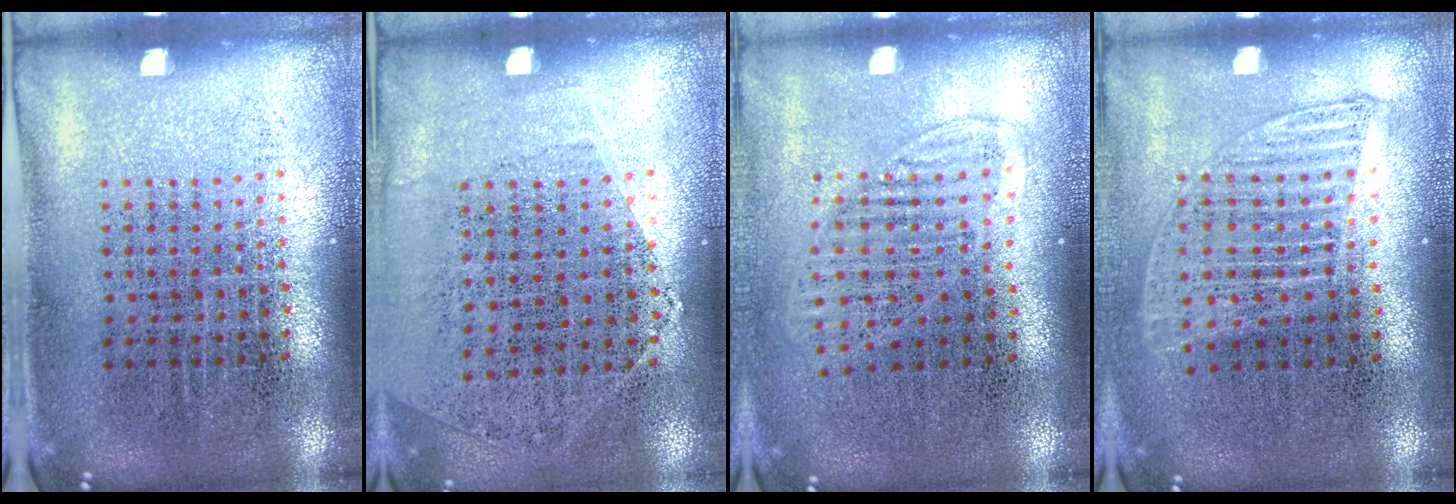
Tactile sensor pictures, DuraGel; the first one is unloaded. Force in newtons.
{"total": 1.1, "press": 0.9, "slide": 0.7}
{"total": 1.3, "press": 1.1, "slide": 0.7}
{"total": 1.2, "press": 1.1, "slide": 0.6}